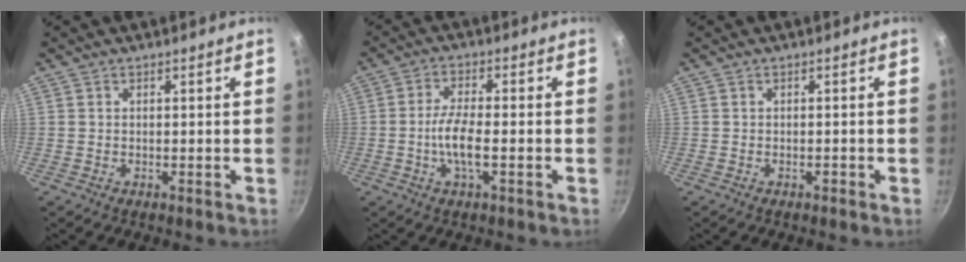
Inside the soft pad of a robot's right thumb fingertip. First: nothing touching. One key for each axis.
{"total": 6.4, "fx": -1.7, "fy": 1.6, "fz": 6.0, "tx": -0.124, "ty": 0.012, "tz": -0.040}
{"total": 0.8, "fx": -0.5, "fy": 0.3, "fz": 0.5, "tx": -0.011, "ty": 0.006, "tz": -0.007}